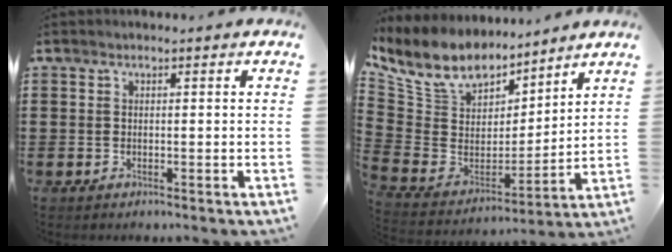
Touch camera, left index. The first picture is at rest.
{"total": 9.6, "force": [8.2, 4.2, 2.5], "torque": [-0.097, -0.056, 0.153]}